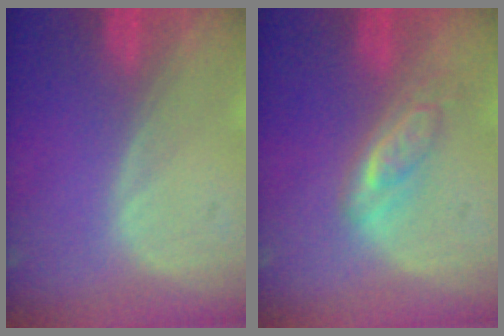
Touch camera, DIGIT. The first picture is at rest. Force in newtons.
{"total": 5.0, "press": 4.6, "slide": 2.0}